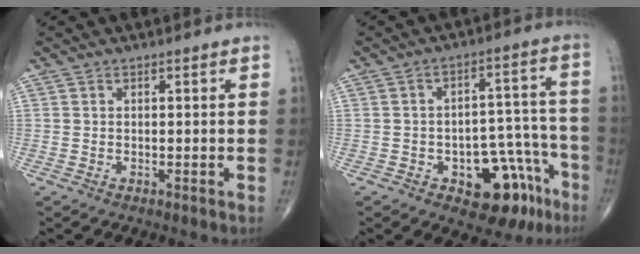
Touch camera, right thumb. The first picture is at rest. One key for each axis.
{"total": 13.7, "fx": -7.0, "fy": 7.4, "fz": 9.2, "tx": -0.069, "ty": 0.061, "tz": -0.086}